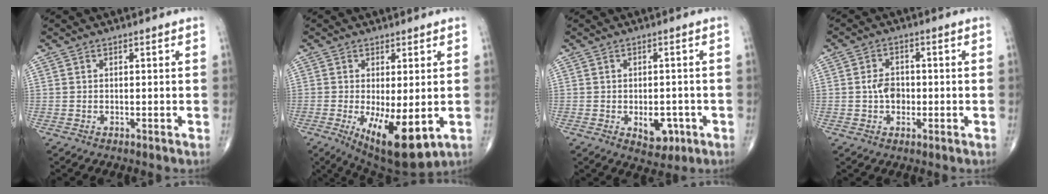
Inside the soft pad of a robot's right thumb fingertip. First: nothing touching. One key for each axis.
{"total": 11.8, "fx": -2.8, "fy": 4.3, "fz": 10.6, "tx": -0.165, "ty": -0.026, "tz": -0.027}
{"total": 5.5, "fx": -1.7, "fy": 3.4, "fz": 3.9, "tx": -0.030, "ty": 0.007, "tz": -0.014}
{"total": 4.5, "fx": -0.5, "fy": 3.3, "fz": 3.0, "tx": -0.035, "ty": 0.010, "tz": -0.012}